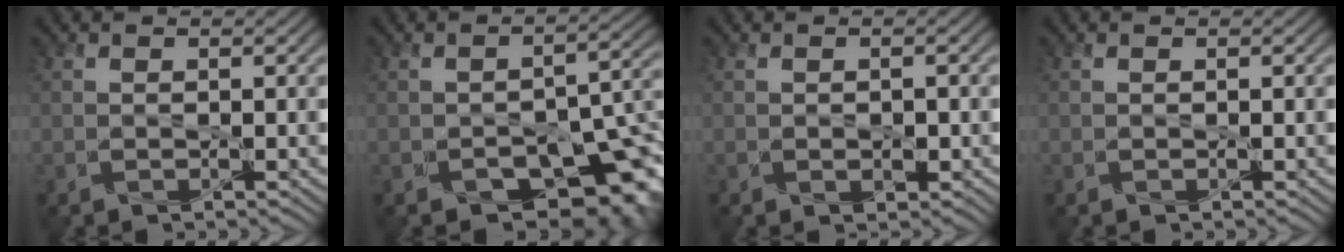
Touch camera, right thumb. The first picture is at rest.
{"total": 10.3, "force": [-5.8, 5.6, 6.5], "torque": [-0.082, -0.026, -0.074]}
{"total": 1.4, "force": [-0.2, 0.9, 1.0], "torque": [-0.016, -0.006, 0.000]}
{"total": 0.0}